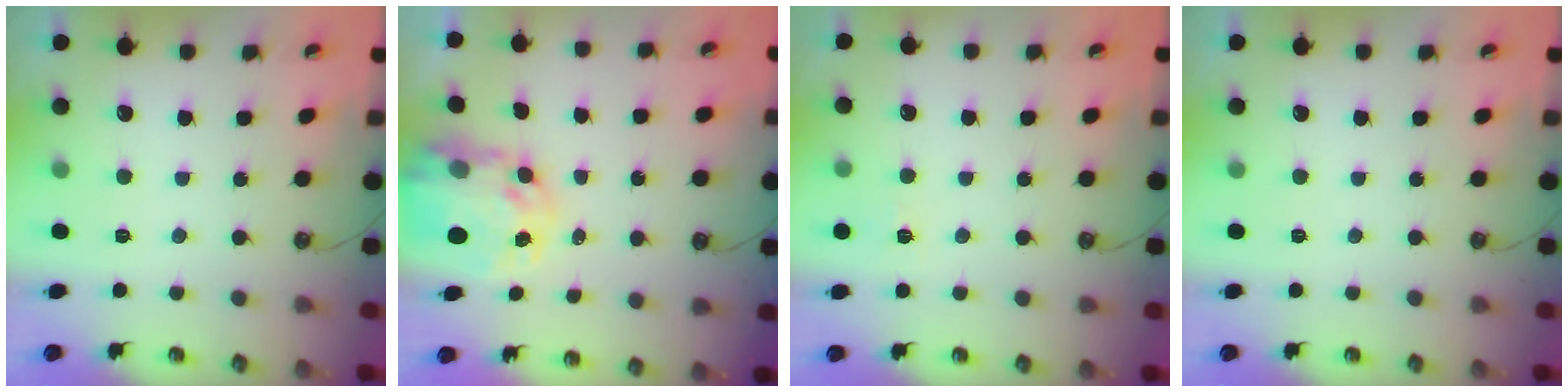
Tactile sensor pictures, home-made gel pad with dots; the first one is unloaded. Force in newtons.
{"total": 8.5, "press": 8.5, "slide": 0.8}
{"total": 2.8, "press": 2.8, "slide": 0.3}
{"total": 0.0}